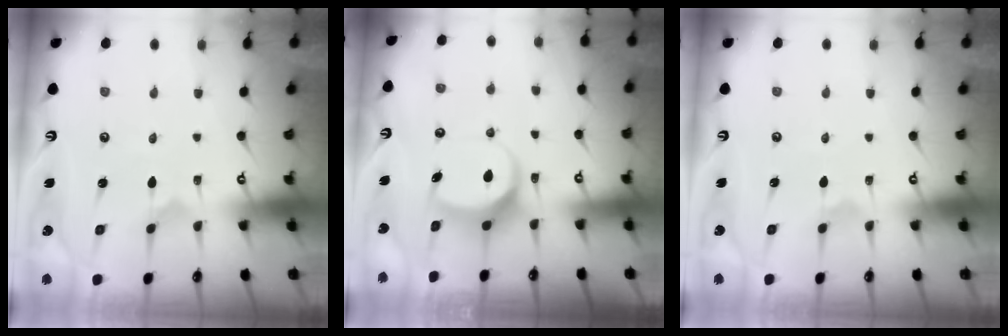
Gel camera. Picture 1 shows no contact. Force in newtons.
{"total": 8.1, "press": 8.0, "slide": 0.9}
{"total": 1.3, "press": 1.3, "slide": 0.1}